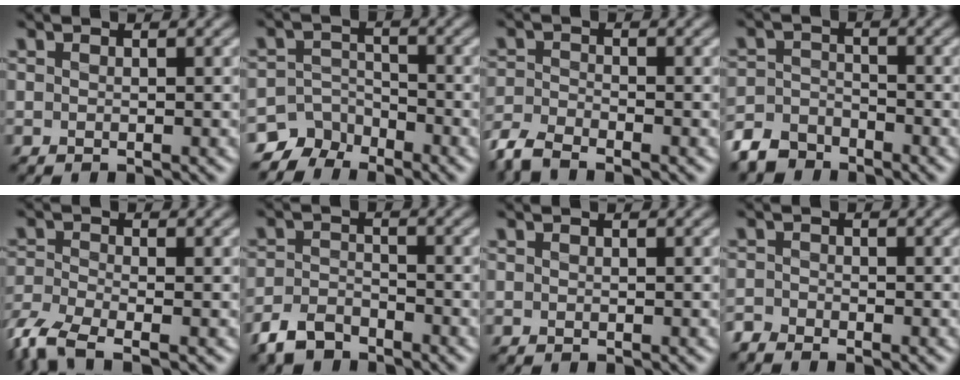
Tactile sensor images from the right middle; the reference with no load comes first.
{"total": 4.0, "force": [-3.6, 1.8, -0.2], "torque": [0.016, 0.002, -0.067]}
{"total": 3.8, "force": [-3.2, 1.2, 1.7], "torque": [-0.046, -0.006, -0.077]}
{"total": 3.3, "force": [-3.0, 1.4, 0.3], "torque": [-0.008, 0.000, -0.067]}
{"total": 5.3, "force": [-4.1, 1.8, 2.9], "torque": [-0.078, -0.011, -0.091]}
{"total": 3.1, "force": [-2.7, 1.3, 0.7], "torque": [-0.019, 0.001, -0.062]}
{"total": 0.0}
{"total": 1.8, "force": [-1.6, 0.6, 0.3], "torque": [-0.014, -0.005, -0.037]}